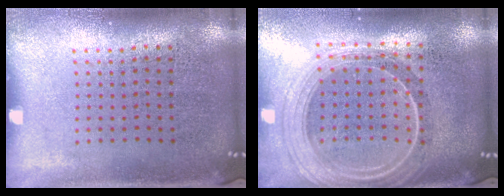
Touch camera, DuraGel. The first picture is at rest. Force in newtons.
{"total": 2.3, "press": 2.0, "slide": 1.2}